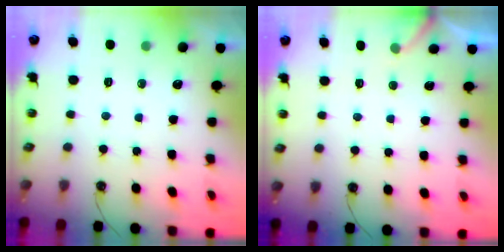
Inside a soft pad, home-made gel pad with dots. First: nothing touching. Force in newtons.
{"total": 2.8, "press": 2.8, "slide": 0.3}